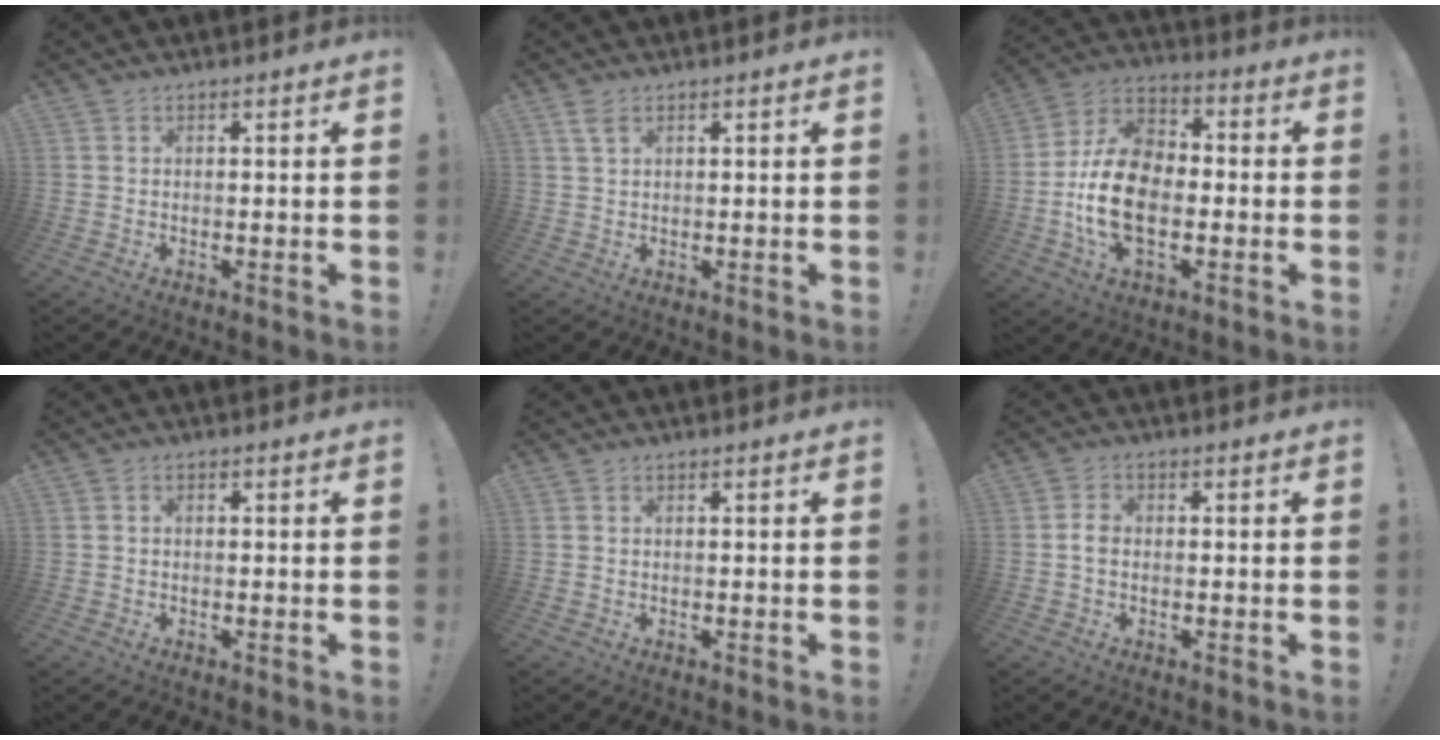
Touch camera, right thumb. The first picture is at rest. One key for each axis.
{"total": 3.1, "fx": 1.7, "fy": 1.3, "fz": 2.2, "tx": -0.041, "ty": -0.001, "tz": 0.032}
{"total": 17.9, "fx": -3.8, "fy": 11.6, "fz": 13.1, "tx": -0.248, "ty": 0.021, "tz": -0.064}
{"total": 0.9, "fx": -0.5, "fy": 0.6, "fz": 0.5, "tx": -0.013, "ty": 0.005, "tz": -0.009}
{"total": 0.0}
{"total": 2.7, "fx": -0.6, "fy": 1.7, "fz": 1.9, "tx": -0.037, "ty": 0.010, "tz": -0.011}